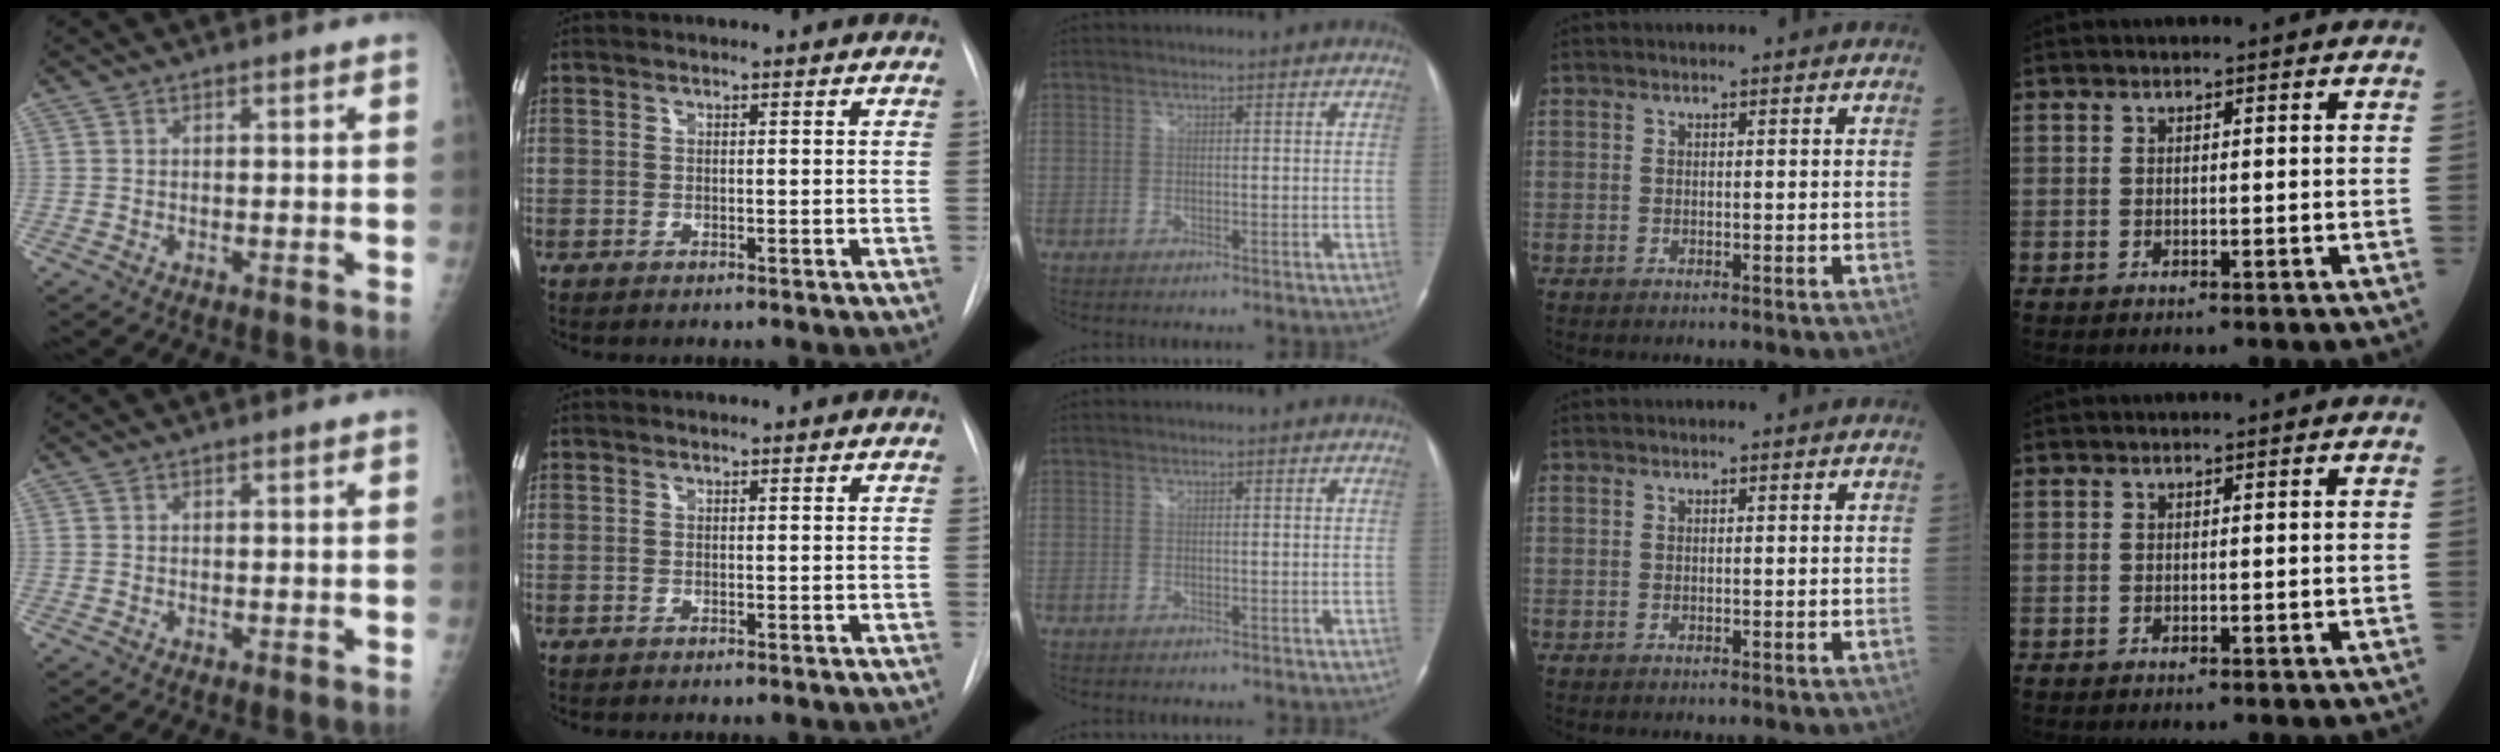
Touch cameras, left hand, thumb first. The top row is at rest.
{}